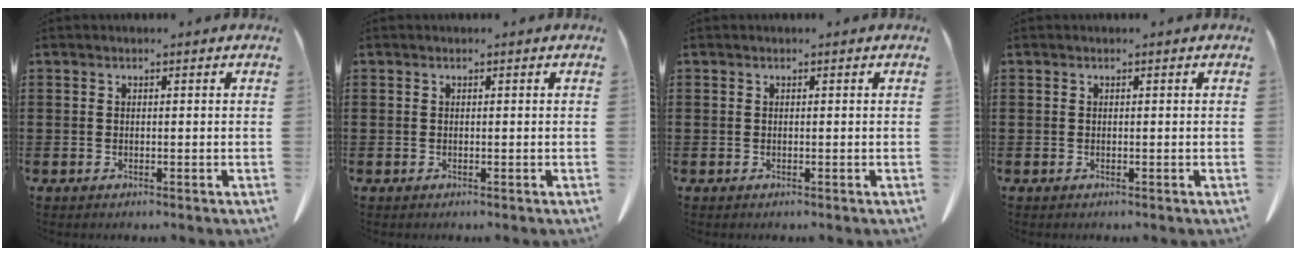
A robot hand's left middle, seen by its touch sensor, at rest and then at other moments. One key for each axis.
{"total": 0.0}
{"total": 0.0}
{"total": 0.0}